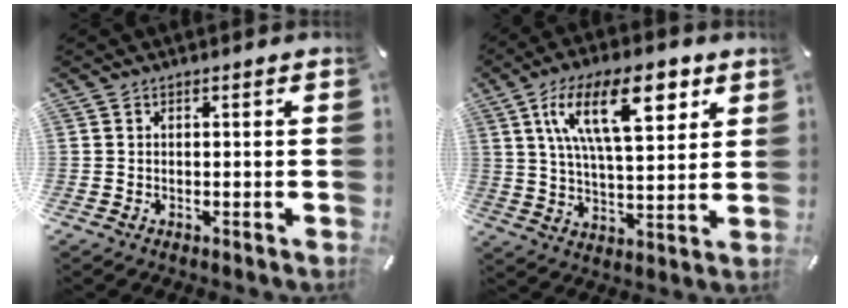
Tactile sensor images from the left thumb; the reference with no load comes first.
{"total": 19.1, "force": [8.4, 8.4, 14.9], "torque": [-0.262, -0.012, 0.133]}